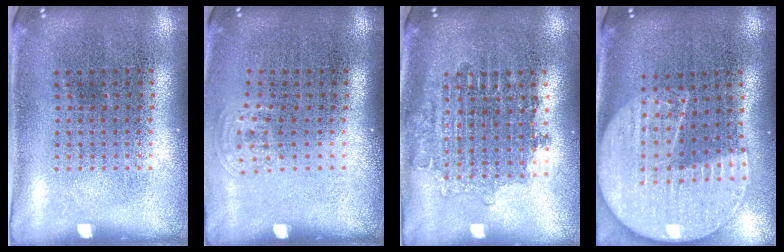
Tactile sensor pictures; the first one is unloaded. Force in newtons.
{"total": 0.8, "press": 0.5, "slide": 0.6}
{"total": 1.7, "press": 1.4, "slide": 1.0}
{"total": 2.3, "press": 2.0, "slide": 1.1}